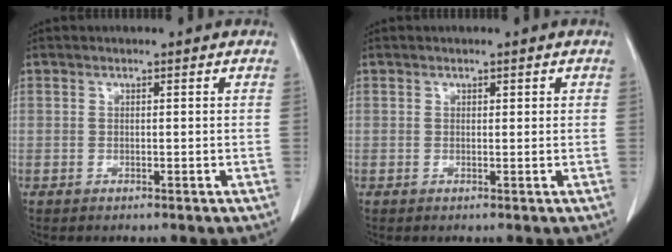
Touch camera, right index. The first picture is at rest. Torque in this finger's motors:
{"motor_torque": [-0.10, -0.01, -0.01, 0.00]}